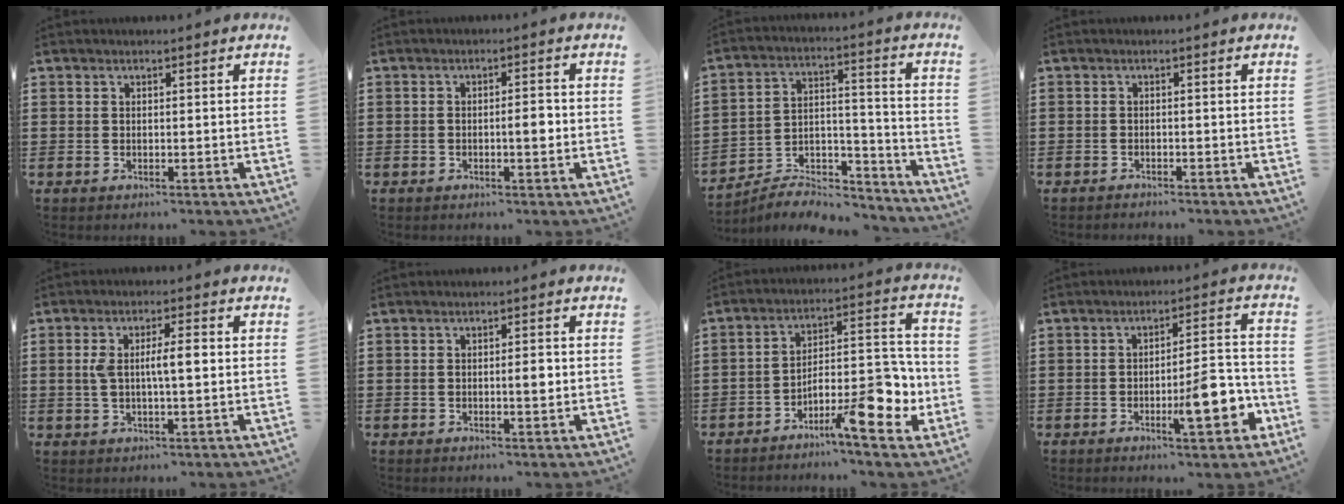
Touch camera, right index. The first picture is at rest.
{"total": 2.7, "force": [-0.5, 0.7, 2.6], "torque": [-0.039, 0.000, -0.013]}
{"total": 6.3, "force": [-5.9, 1.7, 1.2], "torque": [-0.022, 0.011, -0.118]}
{"total": 0.9, "force": [-0.9, 0.0, 0.0], "torque": [-0.003, 0.000, -0.019]}
{"total": 5.2, "force": [0.3, 1.4, 5.0], "torque": [-0.100, 0.001, 0.000]}
{"total": 2.3, "force": [-0.1, 0.6, 2.2], "torque": [-0.033, -0.003, -0.005]}
{"total": 9.7, "force": [-5.7, 2.9, 7.3], "torque": [-0.104, 0.002, -0.102]}
{"total": 9.4, "force": [-3.5, 2.5, 8.4], "torque": [-0.105, -0.003, -0.057]}